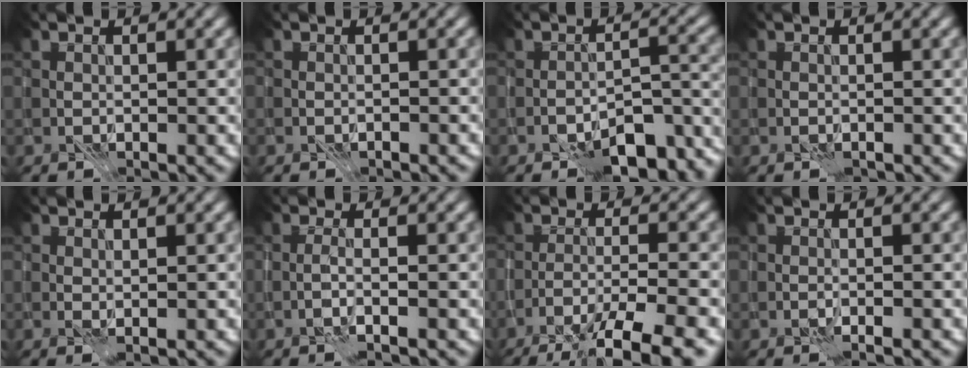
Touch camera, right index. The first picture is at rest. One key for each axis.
{"total": 0.7, "fx": -0.7, "fy": 0.2, "fz": 0.2, "tx": -0.002, "ty": 0.001, "tz": -0.009}
{"total": 7.5, "fx": -5.3, "fy": 2.8, "fz": 4.5, "tx": -0.049, "ty": 0.010, "tz": -0.084}
{"total": 0.0}
{"total": 0.8, "fx": 0.6, "fy": 0.0, "fz": 0.6, "tx": -0.012, "ty": 0.001, "tz": 0.012}
{"total": 1.1, "fx": 0.0, "fy": 0.2, "fz": 1.1, "tx": -0.016, "ty": 0.010, "tz": -0.011}
{"total": 8.1, "fx": -5.4, "fy": 1.7, "fz": 5.8, "tx": -0.088, "ty": 0.000, "tz": -0.083}
{"total": 0.0}